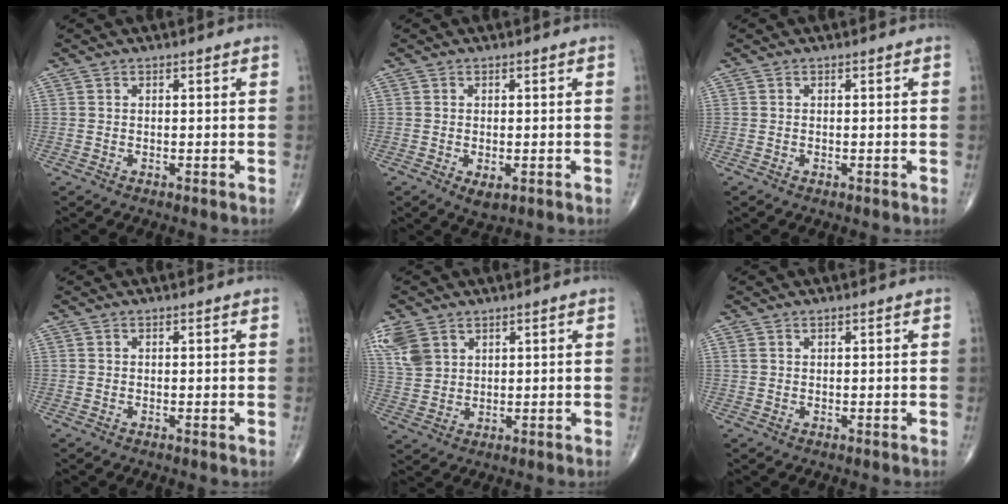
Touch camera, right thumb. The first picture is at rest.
{"total": 2.8, "force": [-0.9, 1.4, 2.3], "torque": [-0.037, -0.007, -0.009]}
{"total": 0.0}
{"total": 0.0}
{"total": 7.4, "force": [3.8, 5.0, 3.9], "torque": [-0.081, -0.004, 0.088]}
{"total": 1.0, "force": [0.6, 0.5, 0.5], "torque": [-0.012, 0.007, 0.015]}